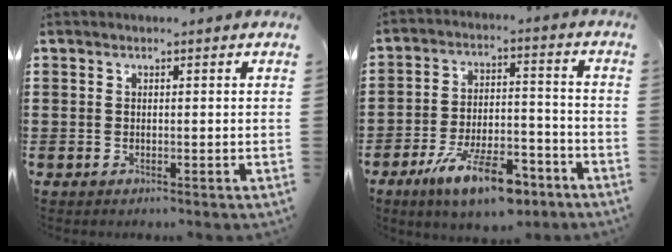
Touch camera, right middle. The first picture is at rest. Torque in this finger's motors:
{"motor_torque": [2.14, 0.00, 0.25, 0.21]}